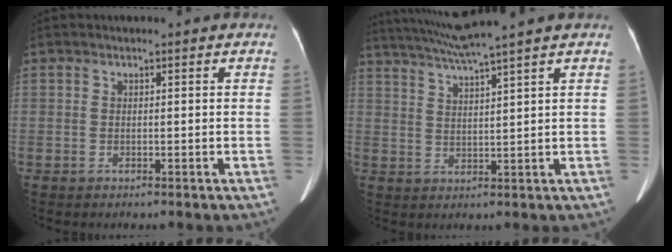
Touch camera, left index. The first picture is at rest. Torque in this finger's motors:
{"motor_torque": [0.48, -0.50, 0.33, 0.11]}